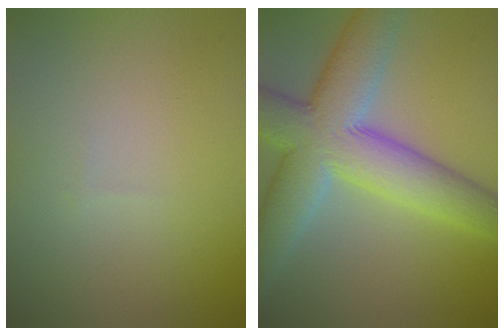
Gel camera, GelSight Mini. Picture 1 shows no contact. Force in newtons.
{"total": 10.0, "press": 9.9, "slide": 0.8}